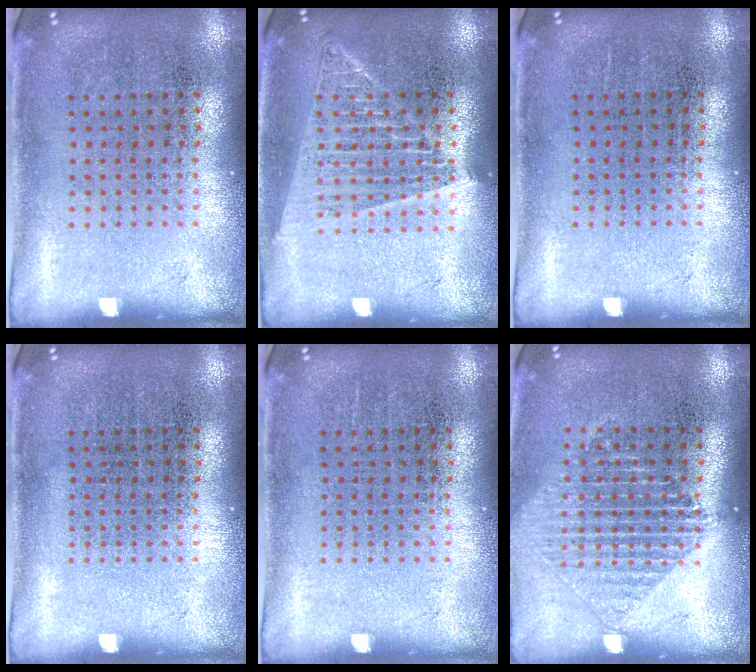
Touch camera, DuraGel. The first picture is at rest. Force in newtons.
{"total": 1.5, "press": 1.4, "slide": 0.6}
{"total": 0.0}
{"total": 0.0}
{"total": 0.0}
{"total": 1.4, "press": 1.3, "slide": 0.6}